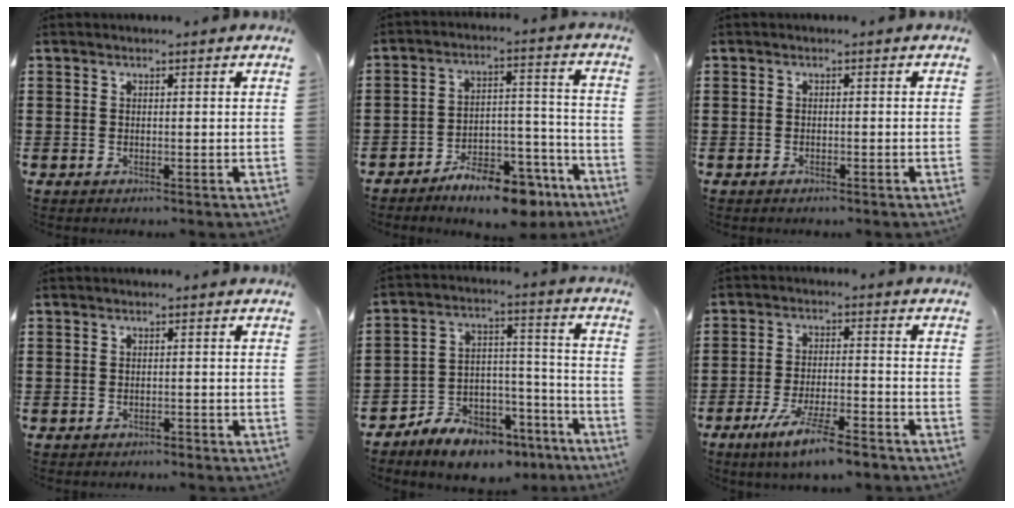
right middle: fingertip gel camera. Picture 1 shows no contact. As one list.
[{"total": 9.3, "force": [-8.1, 2.5, 3.9], "torque": [-0.049, 0.037, -0.146]}, {"total": 0.6, "force": [-0.6, 0.2, 0.2], "torque": [-0.006, -0.002, -0.011]}, {"total": 0.7, "force": [-0.7, 0.1, 0.1], "torque": [-0.004, 0.000, -0.014]}, {"total": 7.9, "force": [-7.3, 2.7, 1.4], "torque": [-0.027, 0.028, -0.141]}, {"total": 7.7, "force": [-5.8, 0.7, 4.9], "torque": [-0.102, -0.008, -0.110]}]